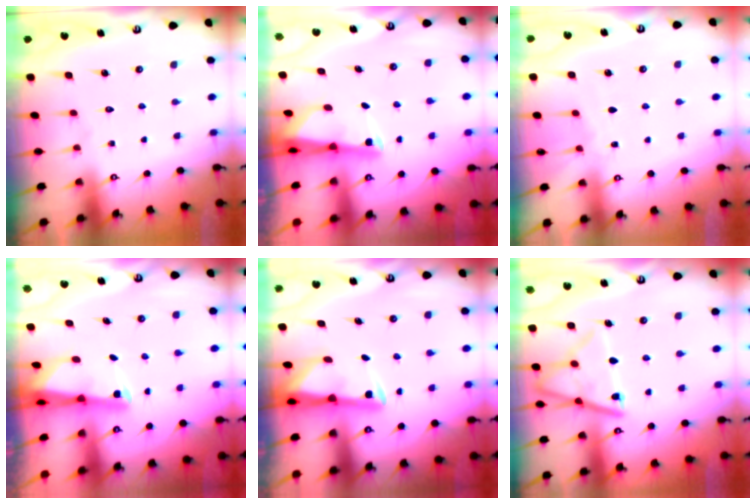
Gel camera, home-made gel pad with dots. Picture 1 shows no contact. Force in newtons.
{"total": 2.3, "press": 2.3, "slide": 0.5}
{"total": 2.2, "press": 2.1, "slide": 0.4}
{"total": 2.6, "press": 2.6, "slide": 0.5}
{"total": 3.1, "press": 3.0, "slide": 0.5}
{"total": 14.4, "press": 14.3, "slide": 1.5}